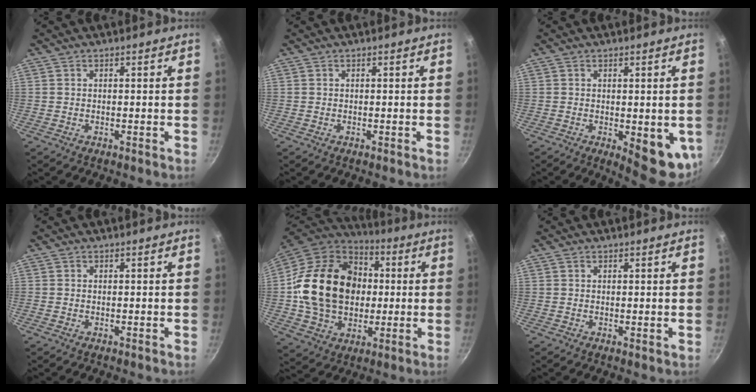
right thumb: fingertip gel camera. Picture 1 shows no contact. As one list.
[{"total": 0.0}, {"total": 10.0, "force": [-1.3, 3.9, 9.1], "torque": [-0.080, -0.002, -0.005]}, {"total": 0.0}, {"total": 24.4, "force": [1.1, 19.0, 15.3], "torque": [-0.246, 0.032, 0.022]}, {"total": 0.6, "force": [0.4, 0.2, 0.4], "torque": [-0.006, -0.004, 0.004]}]